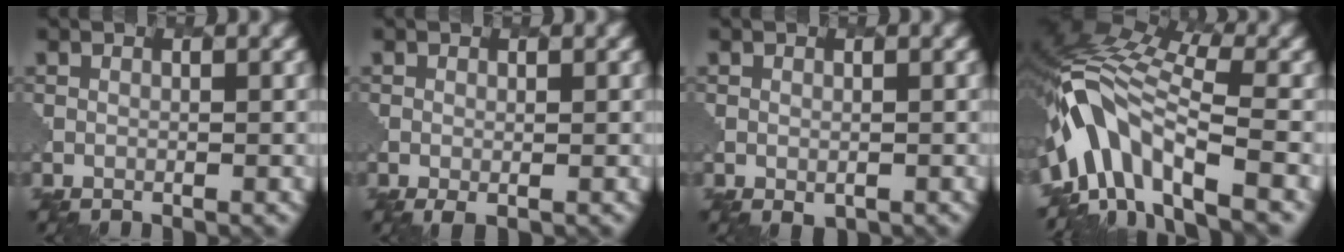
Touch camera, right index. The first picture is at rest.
{"total": 0.8, "force": [-0.2, 0.3, 0.7], "torque": [-0.014, -0.005, -0.003]}
{"total": 0.8, "force": [-0.1, 0.7, 0.5], "torque": [-0.007, -0.008, 0.003]}
{"total": 9.3, "force": [-4.3, 4.5, 6.9], "torque": [-0.114, 0.012, -0.089]}